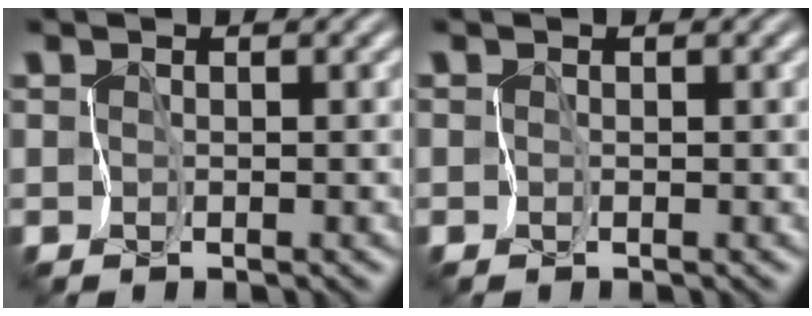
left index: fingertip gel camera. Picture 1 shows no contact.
{"total": 0.0}